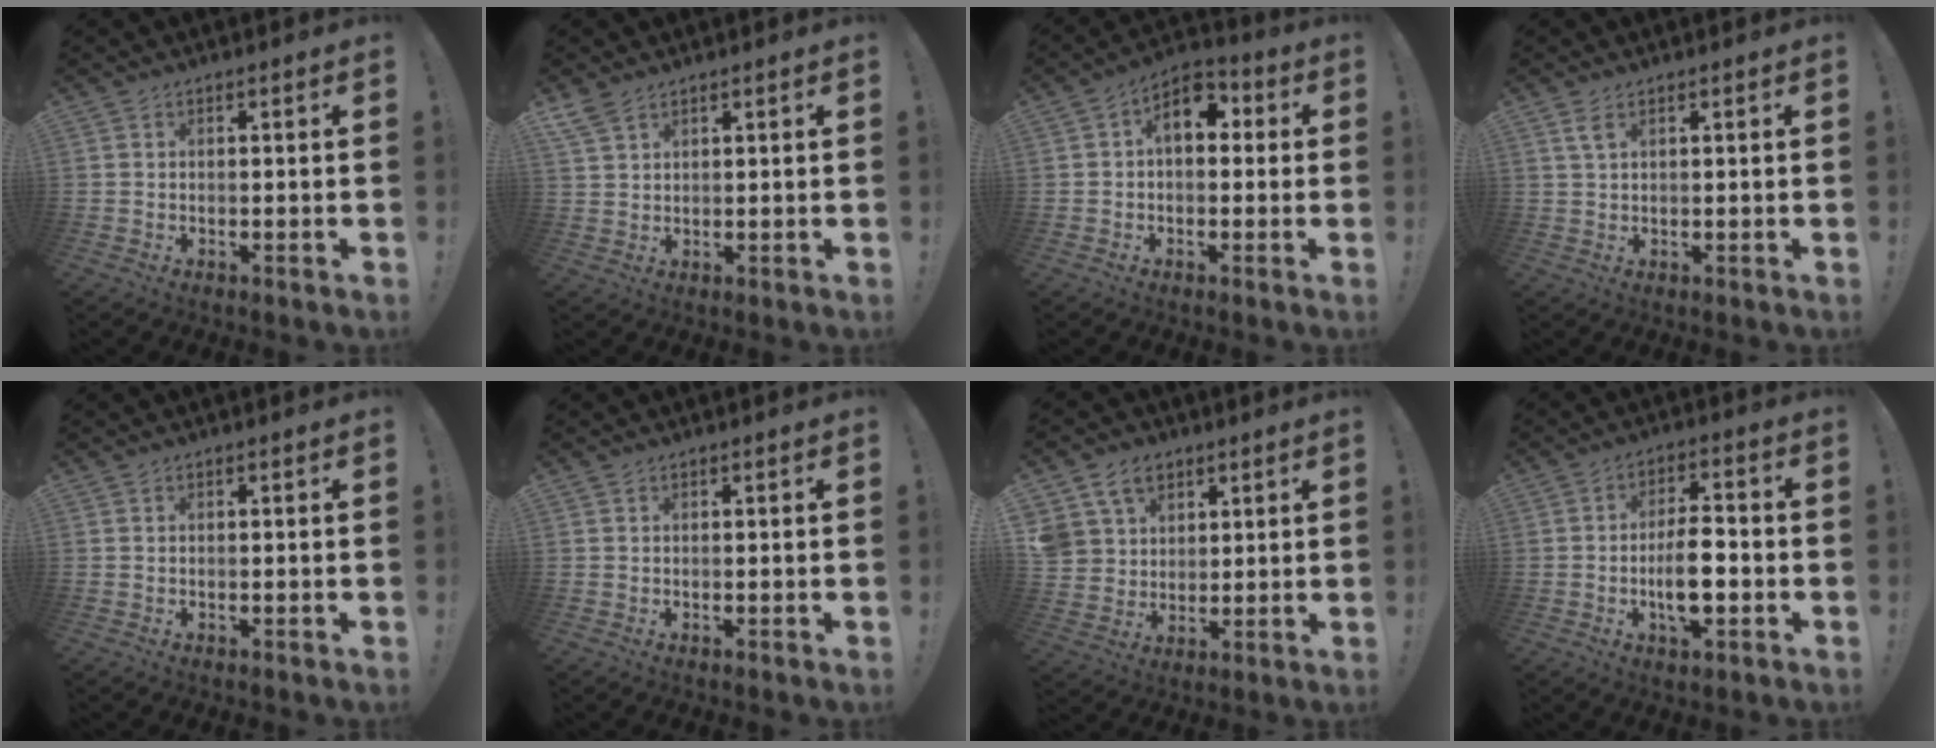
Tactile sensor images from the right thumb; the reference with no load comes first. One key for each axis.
{"total": 4.6, "fx": 3.6, "fy": 1.9, "fz": 2.3, "tx": -0.049, "ty": -0.012, "tz": 0.070}
{"total": 9.4, "fx": 2.0, "fy": 6.0, "fz": 7.0, "tx": -0.104, "ty": 0.011, "tz": 0.039}
{"total": 2.9, "fx": 1.5, "fy": 1.1, "fz": 2.3, "tx": -0.041, "ty": -0.002, "tz": 0.026}
{"total": 0.0}
{"total": 0.0}
{"total": 11.0, "fx": 5.9, "fy": 8.5, "fz": 3.6, "tx": -0.053, "ty": -0.030, "tz": 0.120}
{"total": 9.4, "fx": -2.4, "fy": 5.1, "fz": 7.5, "tx": -0.132, "ty": 0.008, "tz": -0.042}